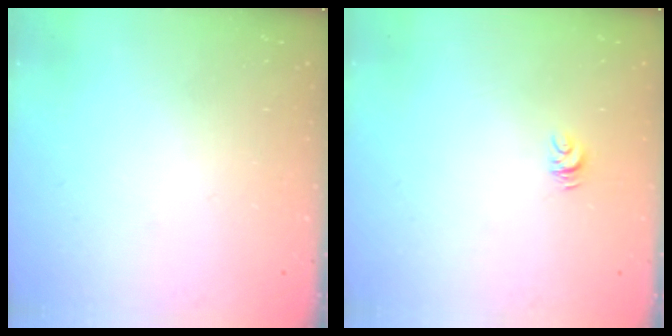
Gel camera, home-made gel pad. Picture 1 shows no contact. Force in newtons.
{"total": 3.9, "press": 3.9, "slide": 0.3}